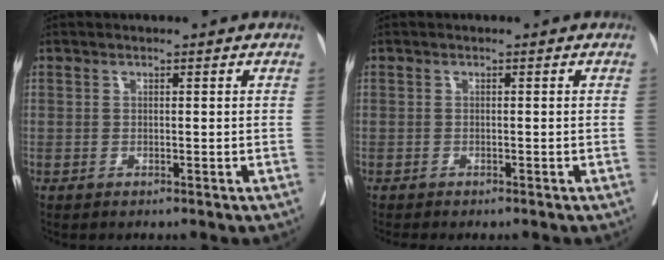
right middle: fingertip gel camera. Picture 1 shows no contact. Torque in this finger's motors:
{"motor_torque": [0.37, -0.32, 0.03, 0.01]}